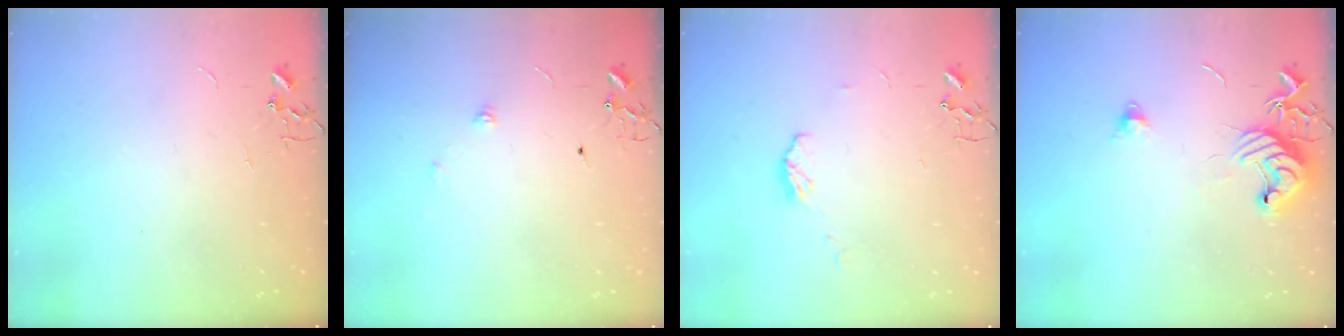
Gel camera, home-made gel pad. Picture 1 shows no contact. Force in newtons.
{"total": 5.5, "press": 5.4, "slide": 0.9}
{"total": 5.7, "press": 5.7, "slide": 0.4}
{"total": 11.4, "press": 11.4, "slide": 0.7}